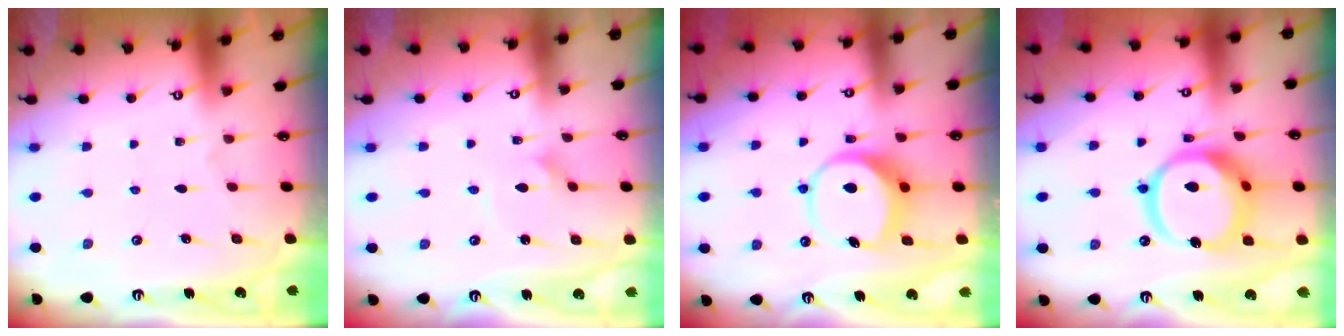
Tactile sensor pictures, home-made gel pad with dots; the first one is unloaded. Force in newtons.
{"total": 2.6, "press": 2.6, "slide": 0.2}
{"total": 9.2, "press": 9.2, "slide": 0.9}
{"total": 17.7, "press": 17.5, "slide": 2.5}